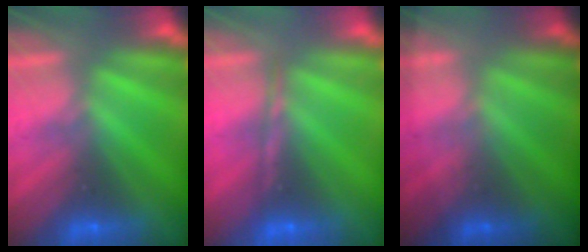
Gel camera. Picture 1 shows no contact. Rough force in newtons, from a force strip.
{"total": 1.7}
{"total": 1.9}